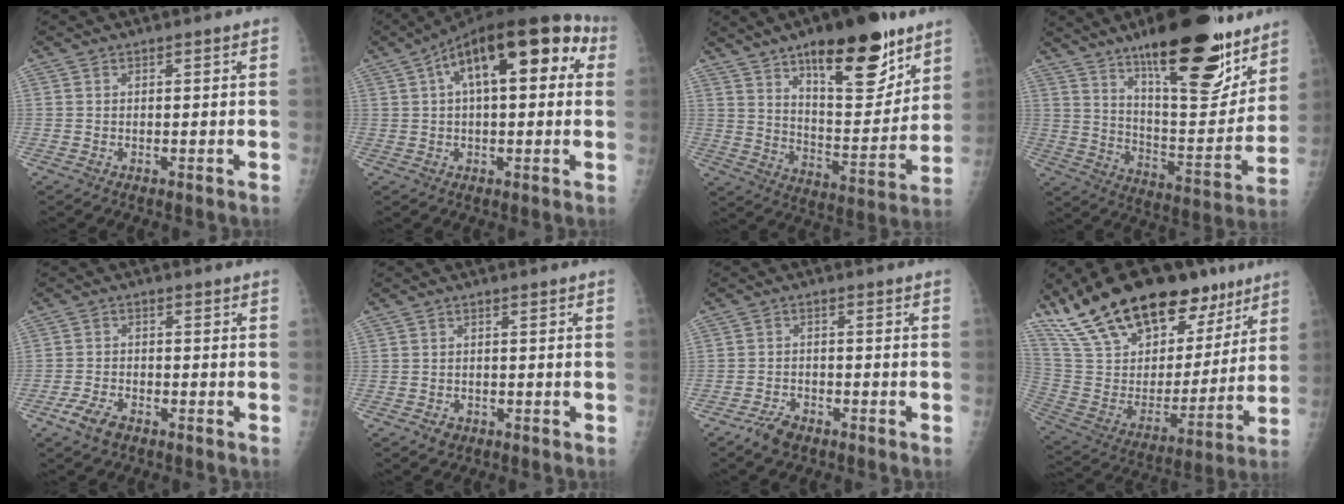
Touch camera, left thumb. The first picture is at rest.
{"total": 20.0, "force": [6.2, 8.8, 16.9], "torque": [-0.233, 0.043, 0.086]}
{"total": 22.6, "force": [13.8, 8.3, 15.8], "torque": [-0.194, -0.072, 0.220]}
{"total": 26.0, "force": [17.1, 8.2, 17.8], "torque": [-0.220, -0.086, 0.268]}
{"total": 4.5, "force": [-2.8, 2.4, 2.6], "torque": [-0.055, 0.006, -0.051]}
{"total": 1.8, "force": [-0.9, 1.4, 0.6], "torque": [-0.003, 0.002, -0.009]}
{"total": 3.9, "force": [-2.8, 2.1, 1.7], "torque": [-0.031, 0.009, -0.047]}
{"total": 30.3, "force": [20.5, 13.6, 17.8], "torque": [-0.279, -0.040, 0.350]}